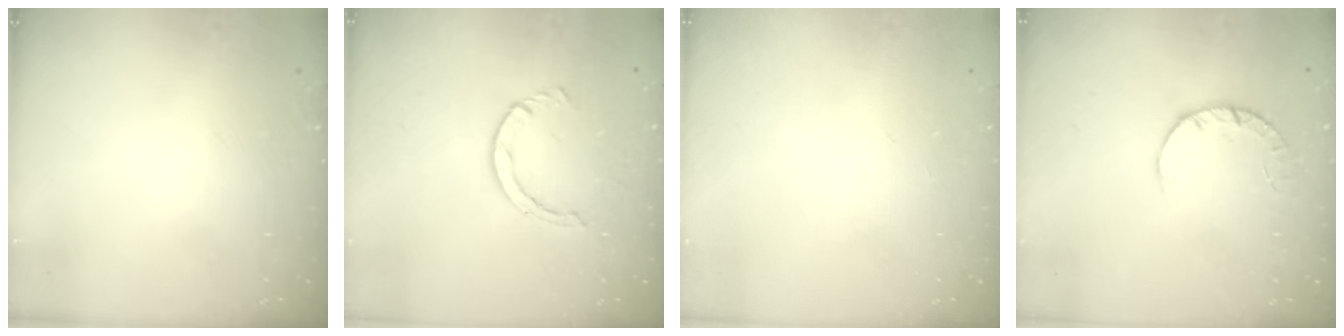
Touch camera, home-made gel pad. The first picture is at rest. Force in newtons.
{"total": 2.5, "press": 2.5, "slide": 0.3}
{"total": 0.0}
{"total": 2.8, "press": 2.8, "slide": 0.4}